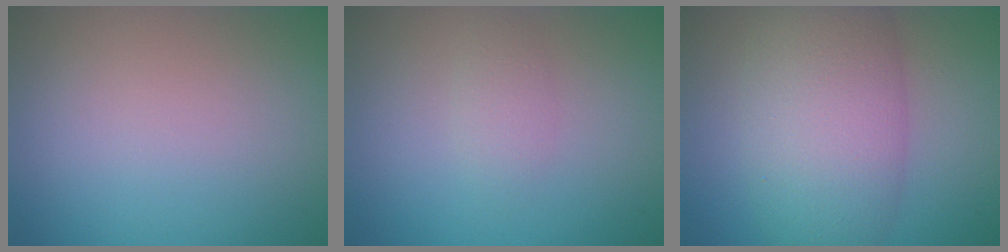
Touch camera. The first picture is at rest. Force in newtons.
{"total": 1.4, "press": 1.4, "slide": 0.0}
{"total": 9.3, "press": 9.3, "slide": 0.3}